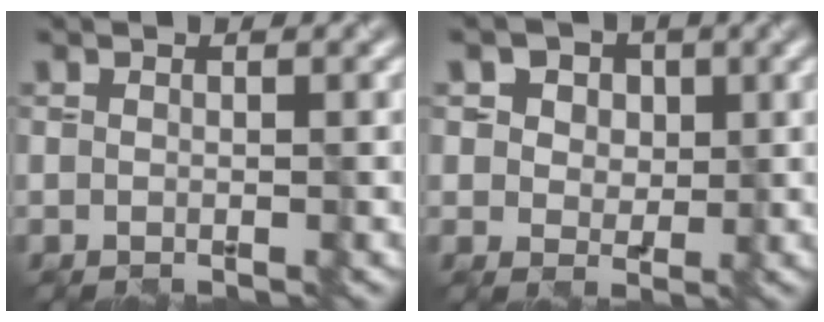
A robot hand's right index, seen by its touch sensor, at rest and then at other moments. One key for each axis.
{"total": 6.3, "fx": 3.2, "fy": 4.6, "fz": 2.9, "tx": -0.045, "ty": 0.012, "tz": 0.032}